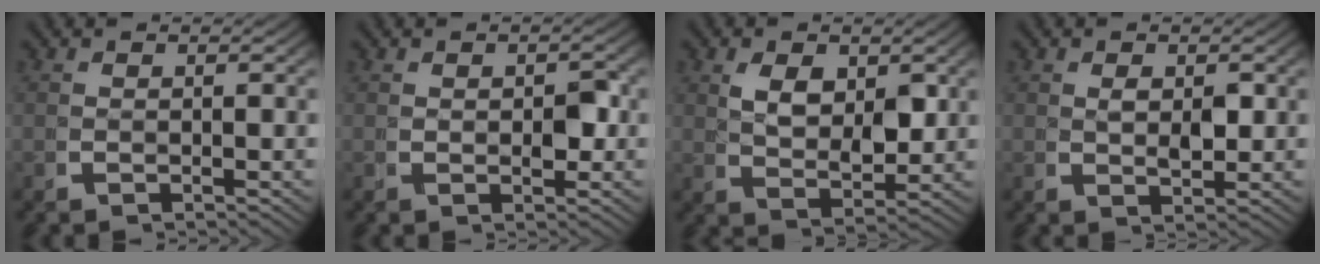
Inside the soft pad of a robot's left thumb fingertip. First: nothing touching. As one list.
[{"total": 1.6, "force": [0.2, 1.1, 1.1], "torque": [-0.015, 0.003, 0.004]}, {"total": 3.7, "force": [1.6, 2.1, 2.7], "torque": [-0.038, -0.011, 0.040]}, {"total": 1.7, "force": [0.7, 0.9, 1.2], "torque": [-0.017, -0.001, 0.016]}]